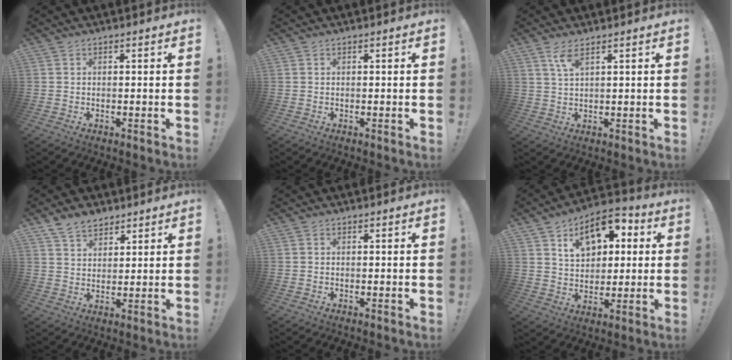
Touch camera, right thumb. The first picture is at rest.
{"total": 0.0}
{"total": 4.0, "force": [2.4, 0.7, 3.1], "torque": [-0.065, -0.005, 0.041]}
{"total": 7.1, "force": [5.3, 4.0, 2.4], "torque": [-0.047, -0.022, 0.103]}
{"total": 0.0}
{"total": 13.9, "force": [6.2, 9.0, 8.6], "torque": [-0.130, -0.022, 0.114]}